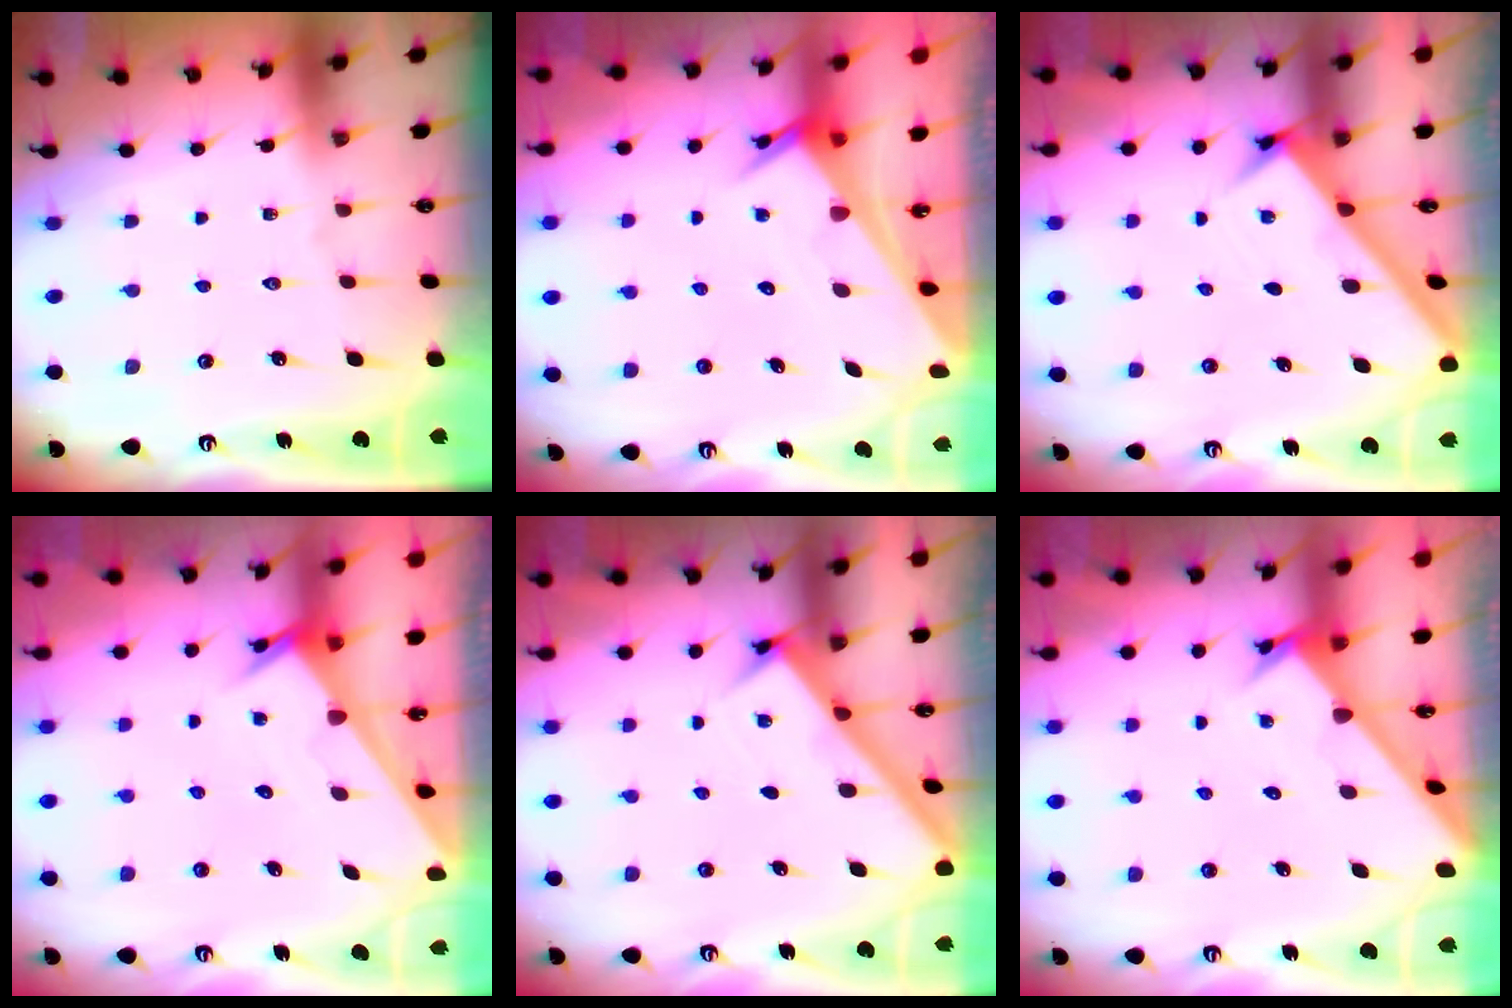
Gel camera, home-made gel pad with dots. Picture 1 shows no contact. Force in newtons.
{"total": 3.1, "press": 3.1, "slide": 0.2}
{"total": 2.9, "press": 2.9, "slide": 0.3}
{"total": 2.5, "press": 2.5, "slide": 0.1}
{"total": 2.4, "press": 2.4, "slide": 0.3}
{"total": 2.6, "press": 2.6, "slide": 0.3}